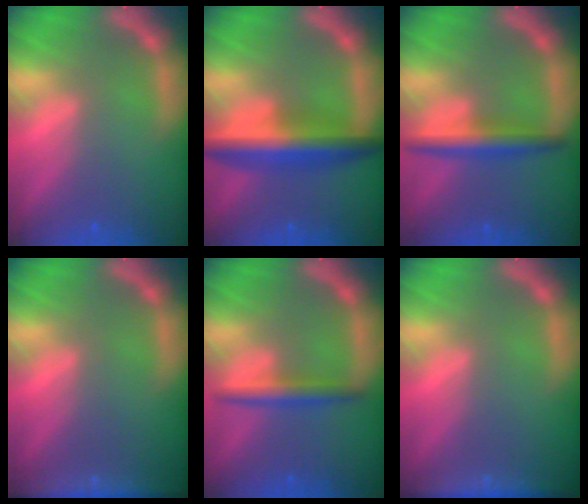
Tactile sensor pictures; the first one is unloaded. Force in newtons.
{"total": 7.0}
{"total": 4.0}
{"total": 5.5}
{"total": 3.0}
{"total": 3.9}